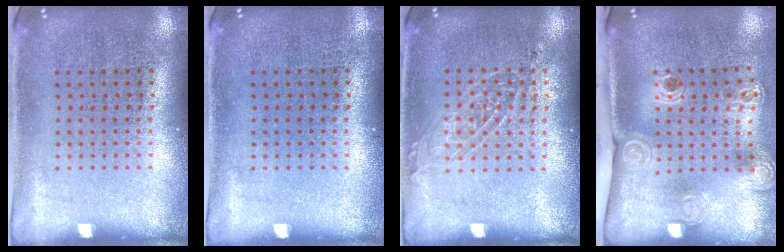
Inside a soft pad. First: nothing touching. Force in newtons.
{"total": 0.0}
{"total": 1.1, "press": 1.0, "slide": 0.3}
{"total": 2.3, "press": 1.6, "slide": 1.6}